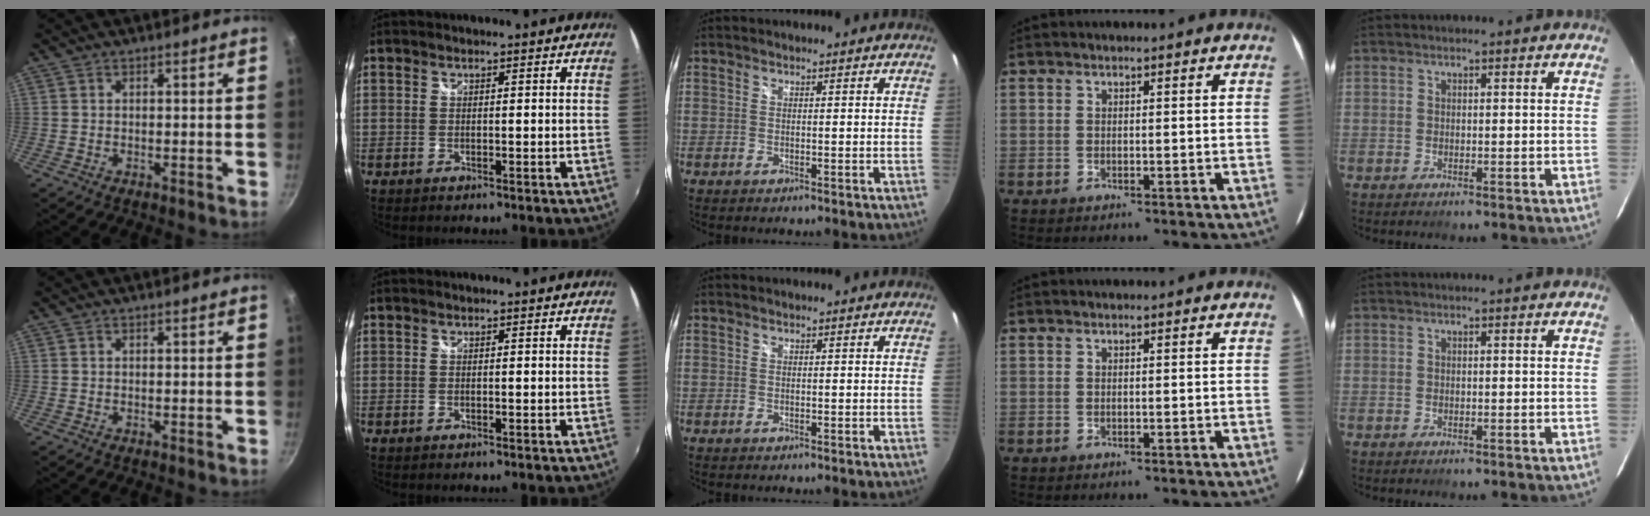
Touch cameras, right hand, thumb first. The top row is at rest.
{}